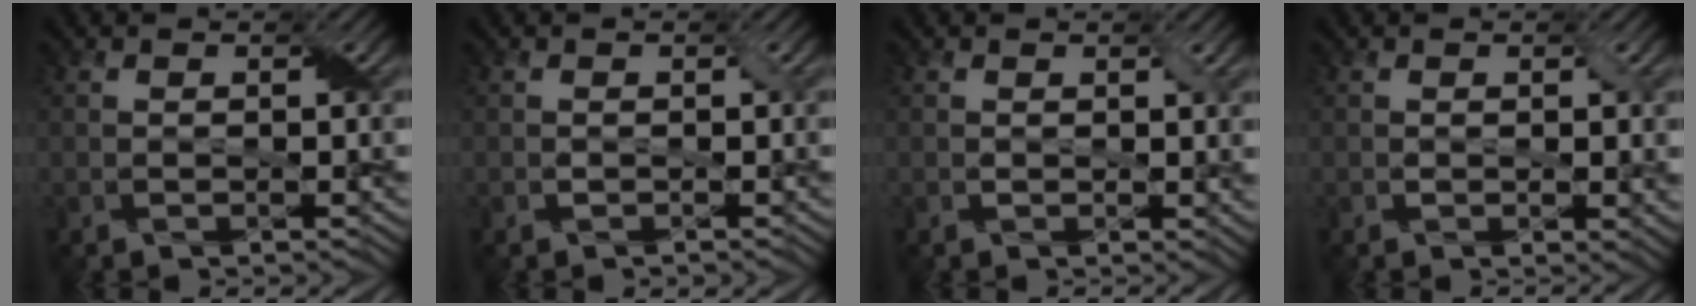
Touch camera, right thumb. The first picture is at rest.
{"total": 0.7, "force": [-0.3, 0.4, 0.4], "torque": [-0.009, 0.001, -0.005]}
{"total": 1.5, "force": [0.5, 0.8, 1.2], "torque": [-0.022, -0.005, 0.012]}
{"total": 2.1, "force": [0.1, 1.1, 1.8], "torque": [-0.030, -0.006, 0.007]}